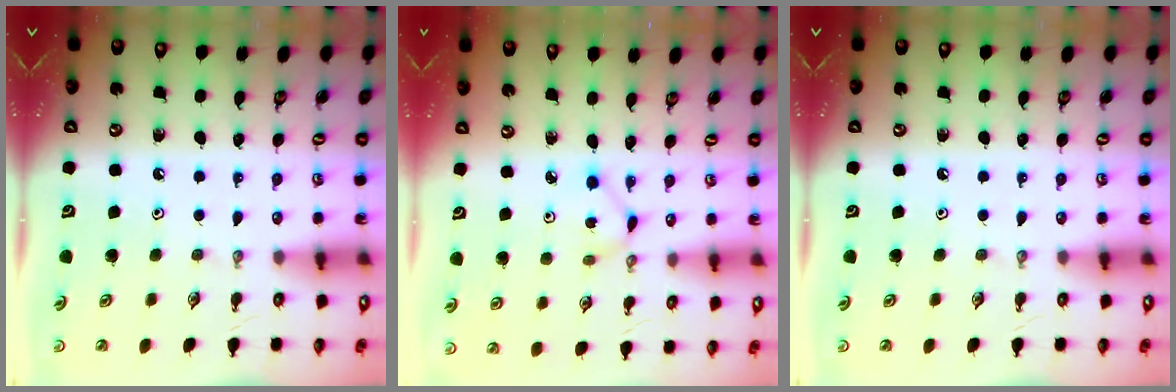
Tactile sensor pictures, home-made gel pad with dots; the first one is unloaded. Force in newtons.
{"total": 2.3, "press": 2.3, "slide": 0.3}
{"total": 0.0}